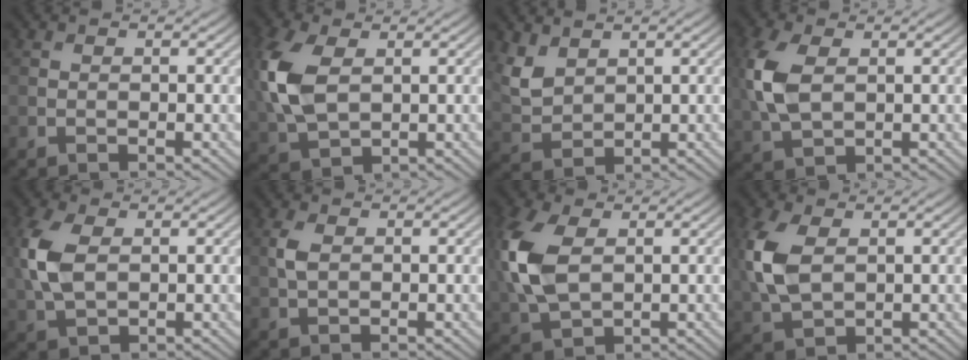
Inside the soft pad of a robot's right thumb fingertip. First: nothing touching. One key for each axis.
{"total": 9.9, "fx": 1.6, "fy": 6.1, "fz": 7.6, "tx": -0.234, "ty": 0.003, "tz": 0.034}
{"total": 5.0, "fx": 2.8, "fy": 3.1, "fz": 2.7, "tx": -0.076, "ty": -0.004, "tz": 0.064}
{"total": 7.6, "fx": 1.1, "fy": 4.7, "fz": 5.9, "tx": -0.168, "ty": 0.005, "tz": 0.021}
{"total": 7.0, "fx": 0.9, "fy": 4.3, "fz": 5.4, "tx": -0.155, "ty": 0.005, "tz": 0.017}
{"total": 2.3, "fx": 0.4, "fy": 1.4, "fz": 1.8, "tx": -0.052, "ty": 0.002, "tz": 0.009}
{"total": 11.0, "fx": 1.5, "fy": 6.9, "fz": 8.4, "tx": -0.256, "ty": 0.004, "tz": 0.032}
{"total": 8.5, "fx": 1.4, "fy": 5.3, "fz": 6.5, "tx": -0.191, "ty": 0.003, "tz": 0.029}